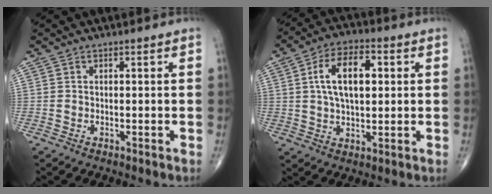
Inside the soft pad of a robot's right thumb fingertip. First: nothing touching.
{"total": 11.5, "force": [2.3, 6.0, 9.6], "torque": [-0.156, 0.006, 0.037]}